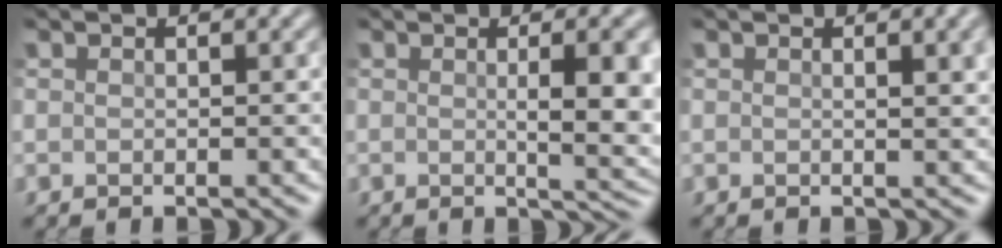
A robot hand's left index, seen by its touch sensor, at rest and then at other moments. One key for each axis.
{"total": 7.0, "fx": 0.1, "fy": 1.9, "fz": 6.8, "tx": -0.069, "ty": 0.006, "tz": 0.008}
{"total": 4.4, "fx": 1.4, "fy": 1.8, "fz": 3.8, "tx": -0.024, "ty": 0.023, "tz": 0.002}